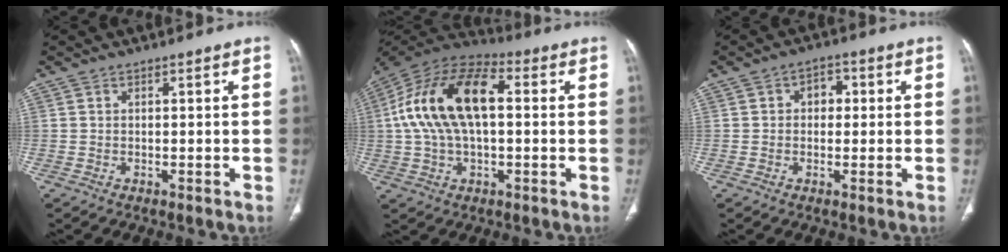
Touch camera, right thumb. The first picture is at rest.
{"total": 19.2, "force": [2.2, 10.2, 16.0], "torque": [-0.306, 0.036, 0.032]}
{"total": 3.8, "force": [0.5, 2.9, 2.5], "torque": [-0.015, 0.009, 0.001]}